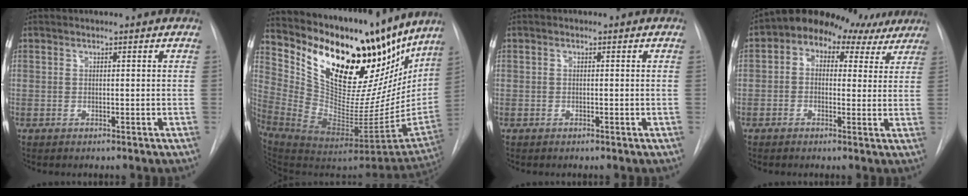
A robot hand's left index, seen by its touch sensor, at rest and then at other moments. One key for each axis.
{"total": 27.8, "fx": 21.7, "fy": 11.3, "fz": 13.3, "tx": -0.244, "ty": -0.013, "tz": 0.326}
{"total": 0.0}
{"total": 12.6, "fx": 8.6, "fy": 7.7, "fz": 5.2, "tx": -0.060, "ty": 0.049, "tz": 0.102}